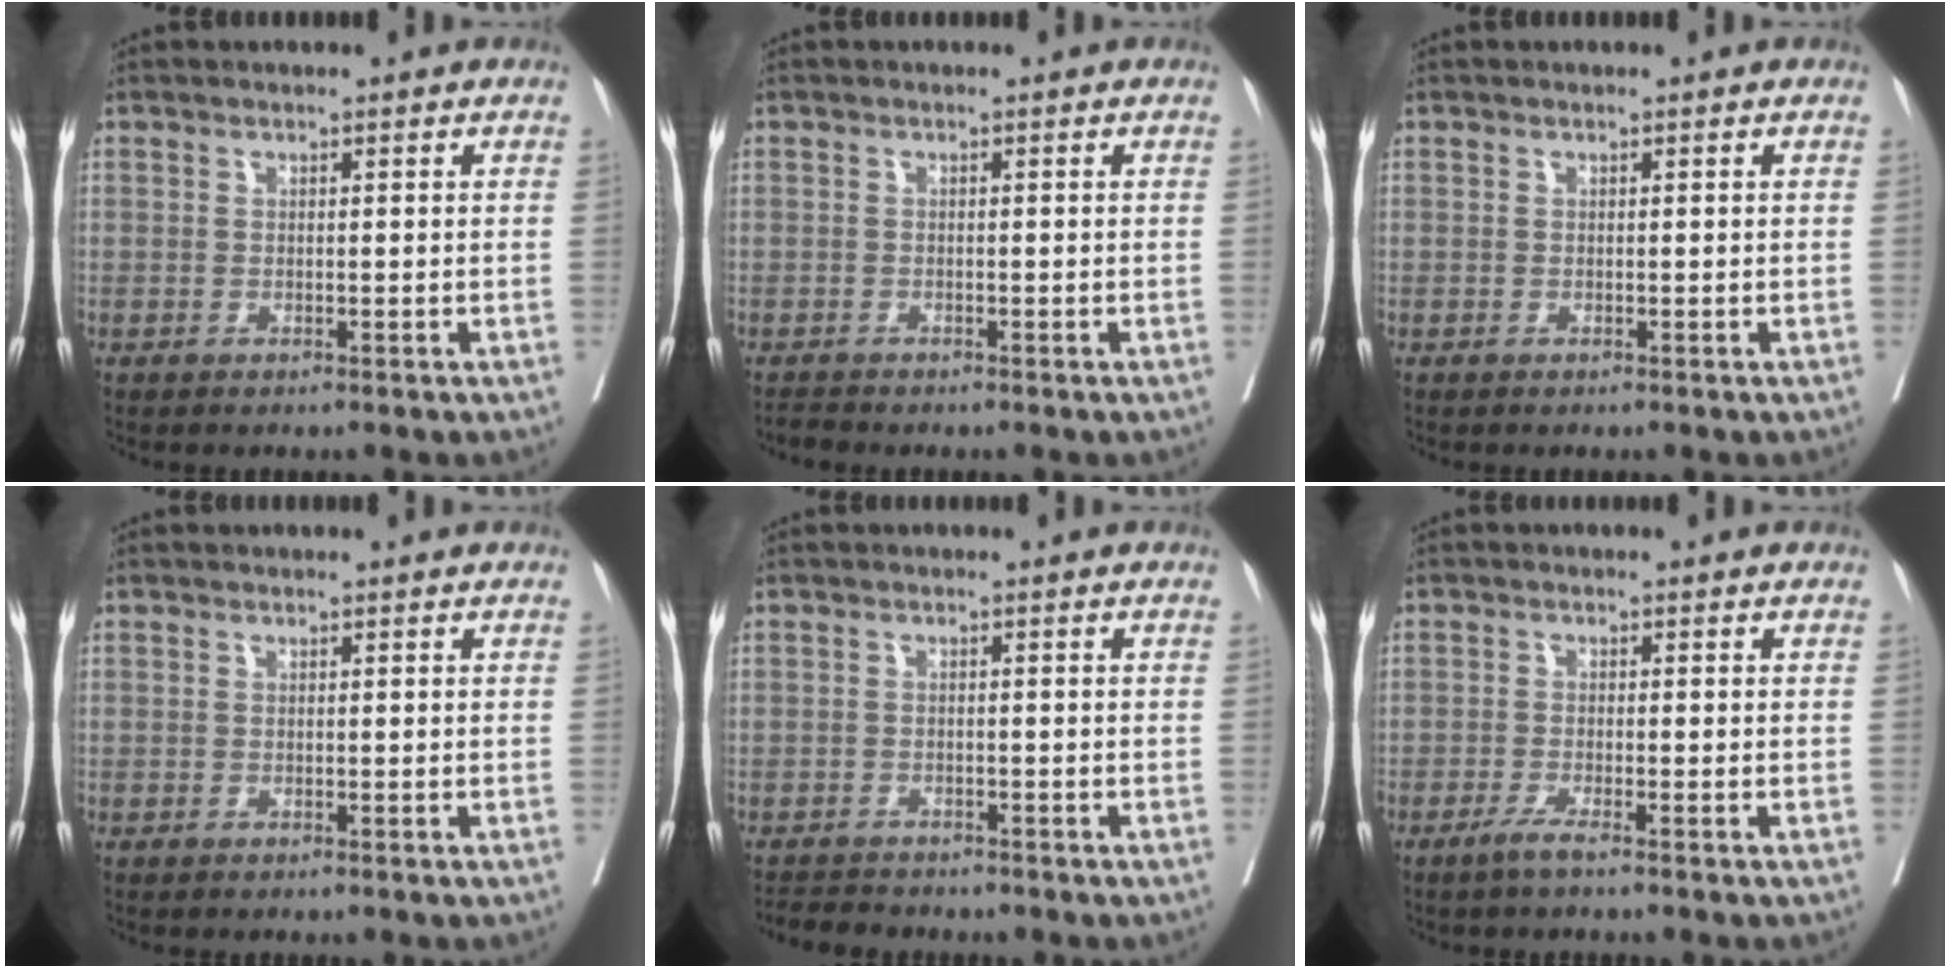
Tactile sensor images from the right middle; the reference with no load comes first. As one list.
[{"total": 0.8, "force": [-0.8, -0.1, -0.1], "torque": [-0.001, -0.005, -0.015]}, {"total": 0.0}, {"total": 0.0}, {"total": 3.6, "force": [-3.5, 0.9, 0.3], "torque": [-0.005, -0.010, -0.057]}, {"total": 2.0, "force": [-1.5, -0.3, 1.3], "torque": [-0.030, -0.004, -0.033]}]